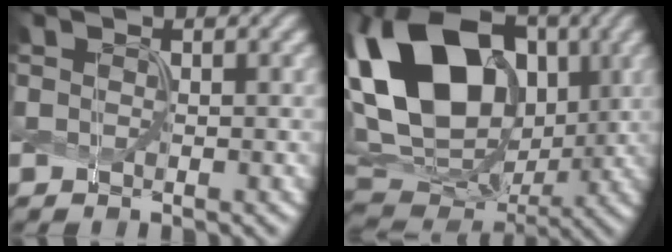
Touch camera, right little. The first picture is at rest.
{"total": 17.0, "force": [2.7, 12.2, 11.6], "torque": [-0.240, 0.025, 0.049]}